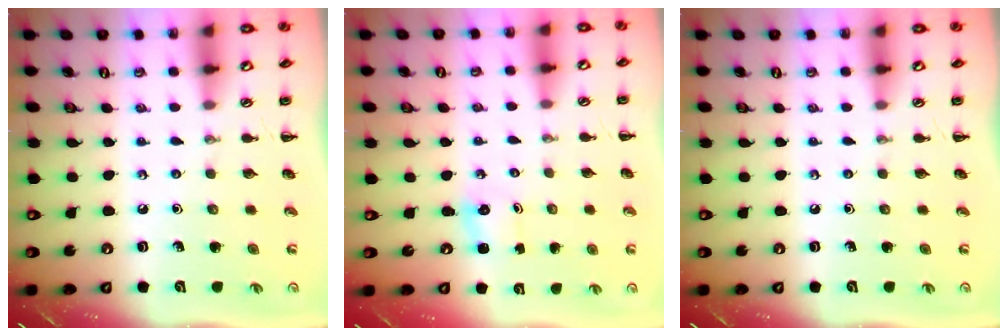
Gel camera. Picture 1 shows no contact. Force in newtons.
{"total": 0.9, "press": 0.9, "slide": 0.3}
{"total": 0.0}